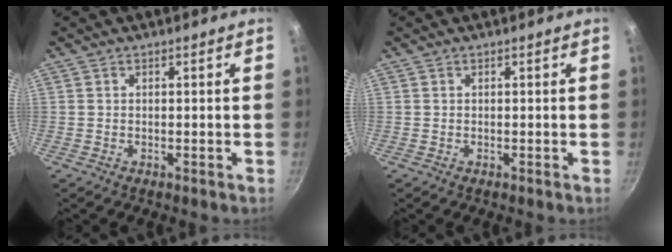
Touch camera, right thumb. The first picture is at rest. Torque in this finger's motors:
{"motor_torque": [-0.13, 0.13, 0.00, 0.00, 0.00]}